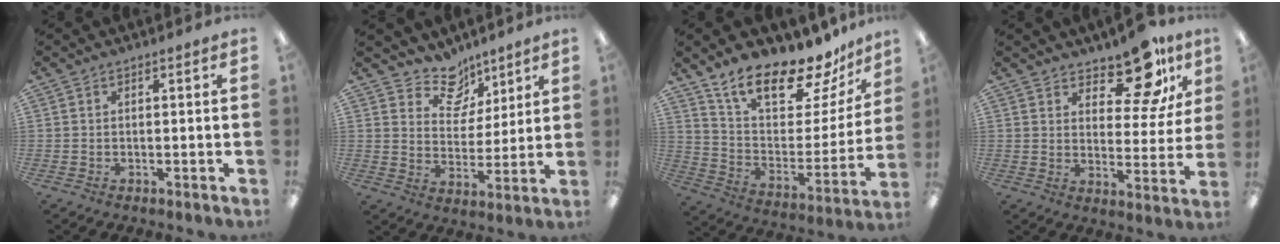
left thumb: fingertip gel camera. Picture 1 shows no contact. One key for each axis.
{"total": 10.4, "fx": 7.9, "fy": 6.4, "fz": 2.5, "tx": -0.039, "ty": -0.056, "tz": 0.147}
{"total": 18.8, "fx": 15.8, "fy": 6.1, "fz": 8.2, "tx": -0.150, "ty": -0.118, "tz": 0.276}
{"total": 12.4, "fx": 9.6, "fy": 5.1, "fz": 6.0, "tx": -0.073, "ty": -0.068, "tz": 0.167}